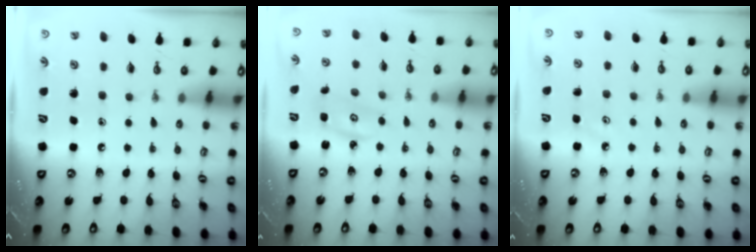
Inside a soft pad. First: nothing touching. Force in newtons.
{"total": 2.6, "press": 2.6, "slide": 0.2}
{"total": 3.1, "press": 3.0, "slide": 0.5}